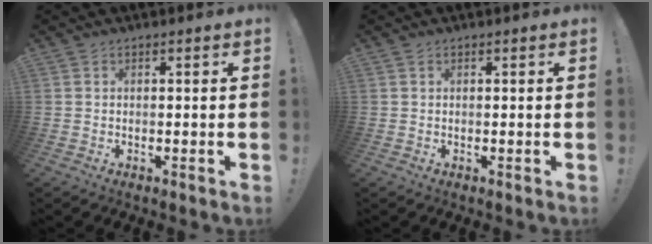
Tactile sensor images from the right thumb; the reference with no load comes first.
{"total": 0.0}